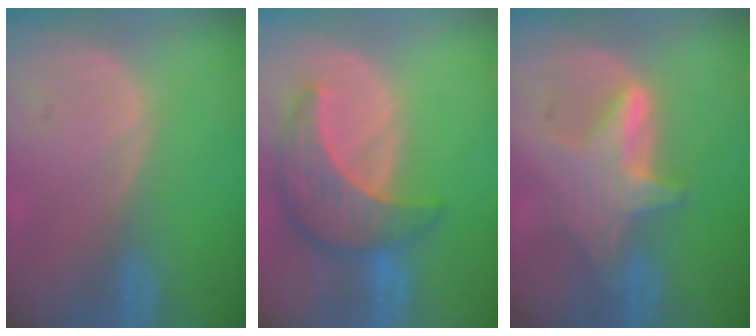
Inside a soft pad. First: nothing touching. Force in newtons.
{"total": 8.6, "press": 7.7, "slide": 3.8}
{"total": 6.2, "press": 6.2, "slide": 0.6}